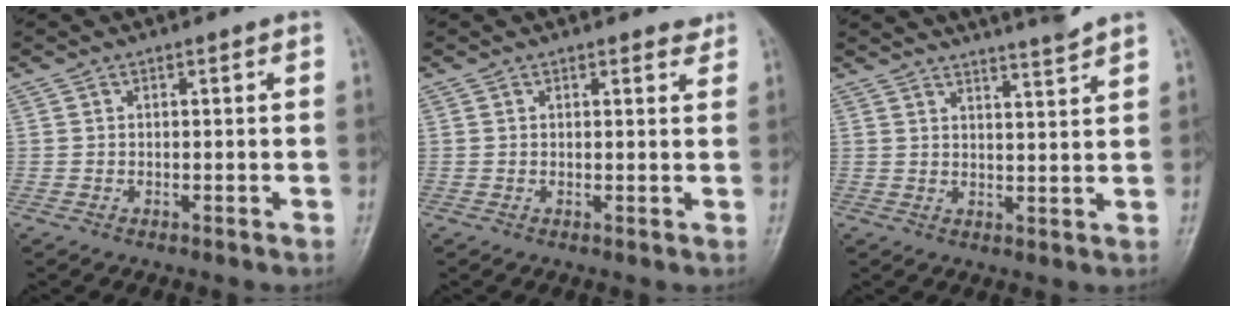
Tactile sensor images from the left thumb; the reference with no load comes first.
{"total": 1.5, "force": [1.3, 0.6, 0.4], "torque": [0.007, -0.008, 0.013]}
{"total": 6.7, "force": [6.0, -0.4, 3.0], "torque": [-0.040, -0.029, 0.086]}